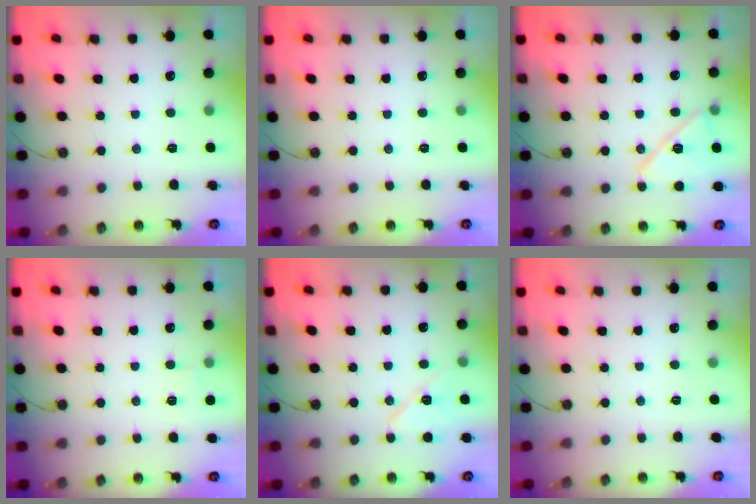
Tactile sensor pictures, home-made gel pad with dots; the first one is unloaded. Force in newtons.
{"total": 0.0}
{"total": 13.3, "press": 13.3, "slide": 0.8}
{"total": 2.2, "press": 2.1, "slide": 0.3}
{"total": 9.1, "press": 8.6, "slide": 3.1}
{"total": 0.0}